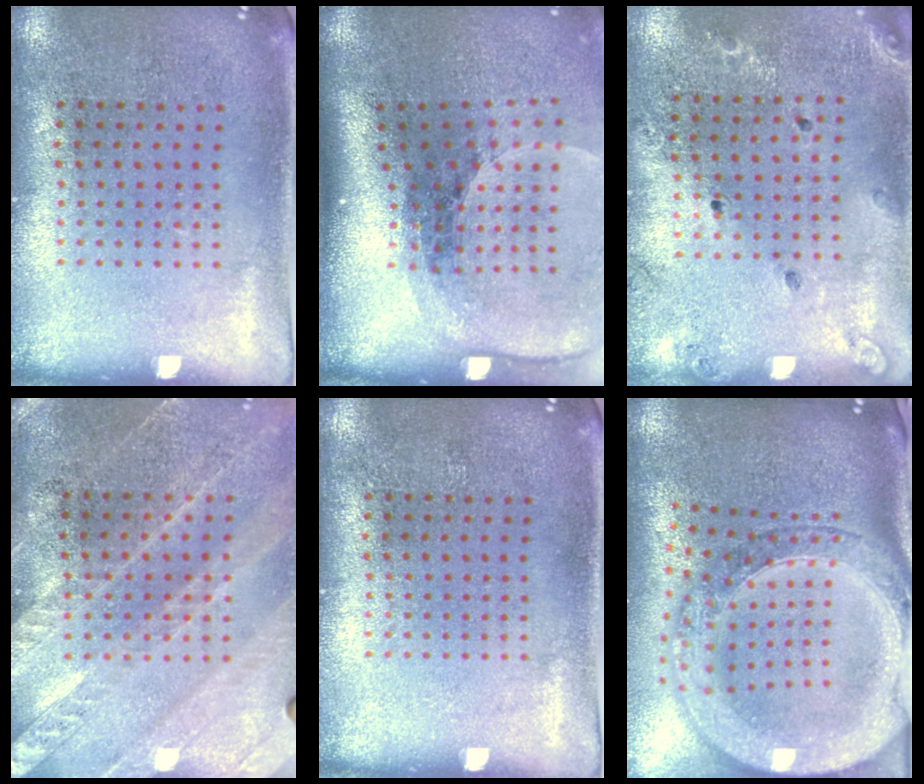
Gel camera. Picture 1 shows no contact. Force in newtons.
{"total": 2.6, "press": 1.8, "slide": 1.8}
{"total": 1.3, "press": 1.3, "slide": 0.3}
{"total": 2.9, "press": 2.6, "slide": 1.4}
{"total": 0.0}
{"total": 4.0, "press": 3.1, "slide": 2.5}